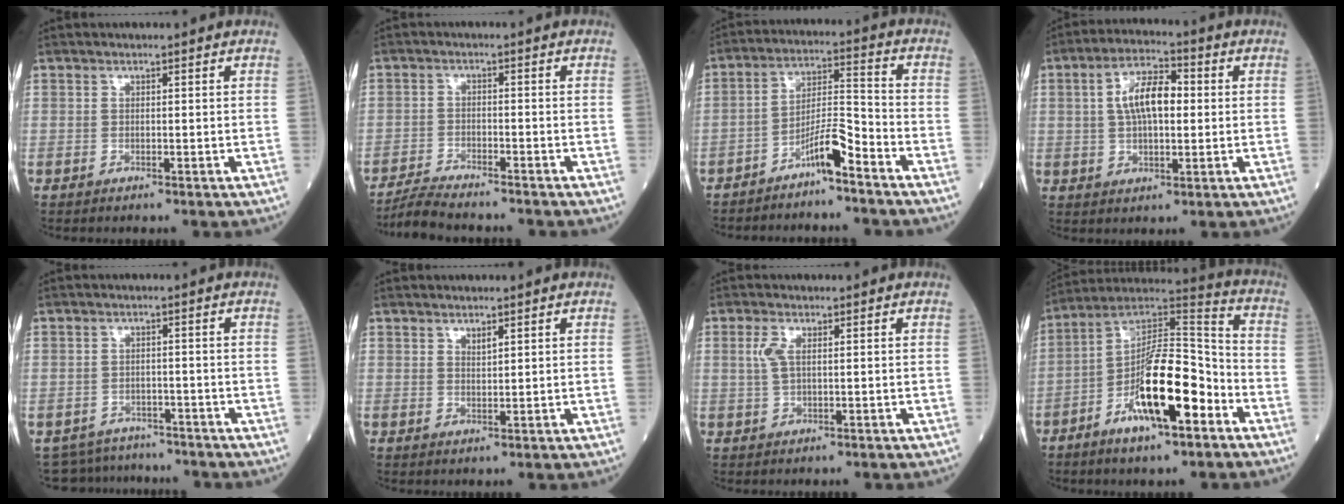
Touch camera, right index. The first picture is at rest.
{"total": 6.3, "force": [-6.0, 0.2, 2.0], "torque": [-0.034, -0.018, -0.104]}
{"total": 6.5, "force": [-4.7, 0.5, 4.4], "torque": [-0.079, 0.008, -0.086]}
{"total": 8.5, "force": [1.1, 3.4, 7.7], "torque": [-0.149, 0.021, 0.016]}
{"total": 6.0, "force": [-5.4, 2.5, -0.9], "torque": [0.016, 0.017, -0.076]}
{"total": 1.3, "force": [0.9, 0.3, 0.8], "torque": [-0.016, -0.002, 0.019]}
{"total": 2.5, "force": [0.7, 0.9, 2.3], "torque": [-0.057, 0.005, 0.016]}
{"total": 16.8, "force": [-6.9, 4.1, 14.8], "torque": [-0.261, 0.009, -0.117]}